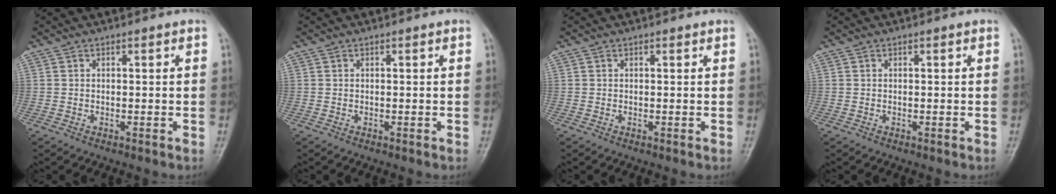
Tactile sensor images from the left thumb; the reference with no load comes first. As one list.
[{"total": 0.0}, {"total": 0.0}, {"total": 0.0}]